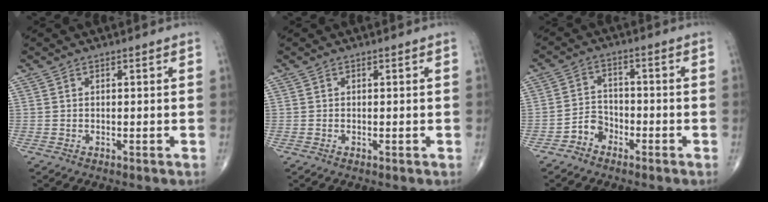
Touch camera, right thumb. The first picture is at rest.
{"total": 0.0}
{"total": 4.3, "force": [-2.8, 3.1, 1.1], "torque": [0.001, 0.026, -0.058]}